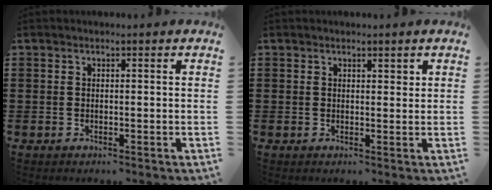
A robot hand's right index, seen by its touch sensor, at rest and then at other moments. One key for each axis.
{"total": 1.0, "fx": 0.8, "fy": 0.5, "fz": 0.4, "tx": -0.009, "ty": 0.003, "tz": 0.015}